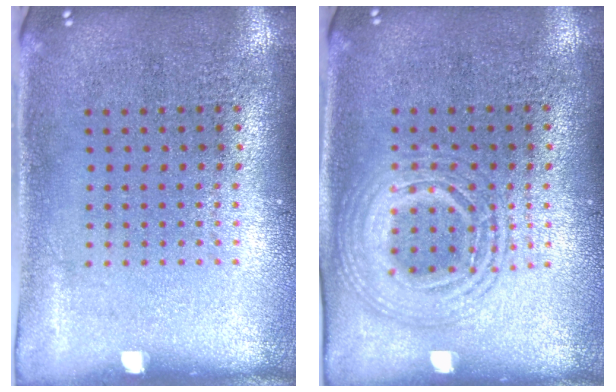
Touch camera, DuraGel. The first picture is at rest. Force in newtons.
{"total": 2.1, "press": 2.0, "slide": 0.3}